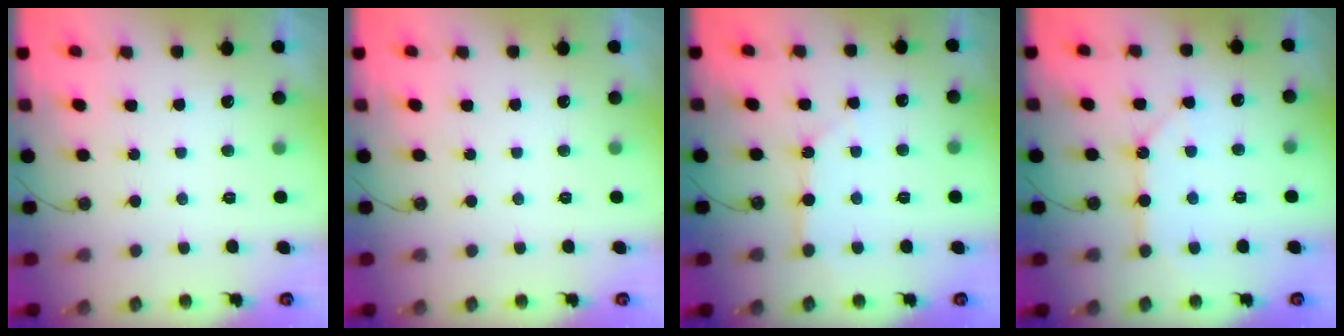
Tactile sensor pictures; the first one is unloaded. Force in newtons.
{"total": 0.0}
{"total": 2.7, "press": 2.7, "slide": 0.4}
{"total": 10.3, "press": 10.3, "slide": 1.1}